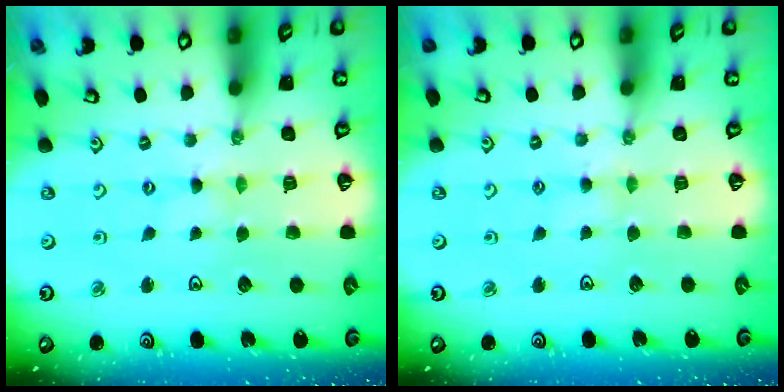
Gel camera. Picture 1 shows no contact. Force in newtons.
{"total": 2.6, "press": 2.6, "slide": 0.4}